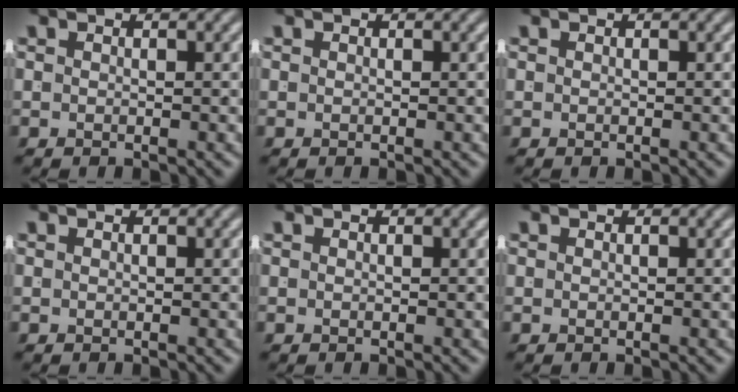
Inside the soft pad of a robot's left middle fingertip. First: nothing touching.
{"total": 0.0}
{"total": 0.0}
{"total": 0.0}
{"total": 0.0}
{"total": 0.0}